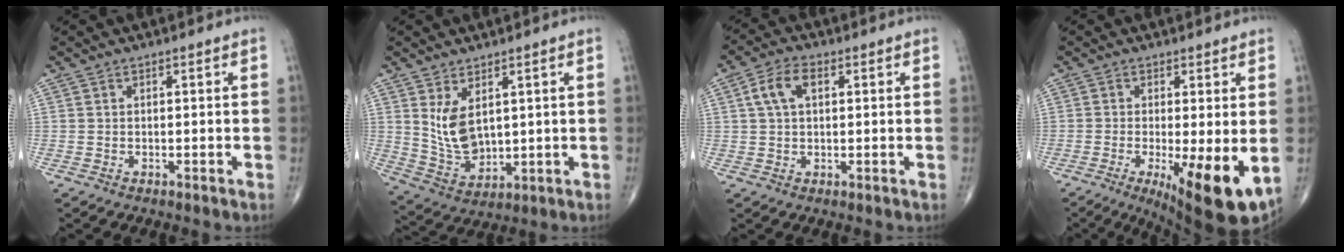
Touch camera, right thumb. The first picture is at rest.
{"total": 8.0, "force": [2.7, 4.5, 6.1], "torque": [-0.104, -0.026, 0.071]}
{"total": 5.9, "force": [1.7, 3.3, 4.5], "torque": [-0.092, 0.013, 0.030]}
{"total": 12.6, "force": [-3.2, 3.3, 11.7], "torque": [-0.169, -0.026, -0.039]}